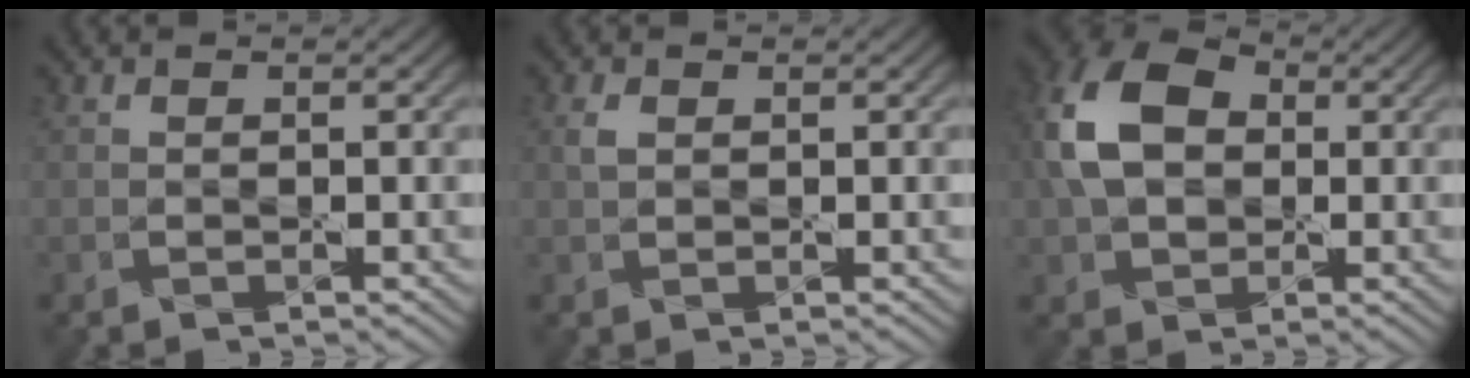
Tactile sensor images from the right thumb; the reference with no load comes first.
{"total": 1.3, "force": [0.5, 0.8, 0.9], "torque": [-0.025, 0.002, 0.009]}
{"total": 11.0, "force": [1.4, 7.8, 7.6], "torque": [-0.192, 0.020, 0.012]}